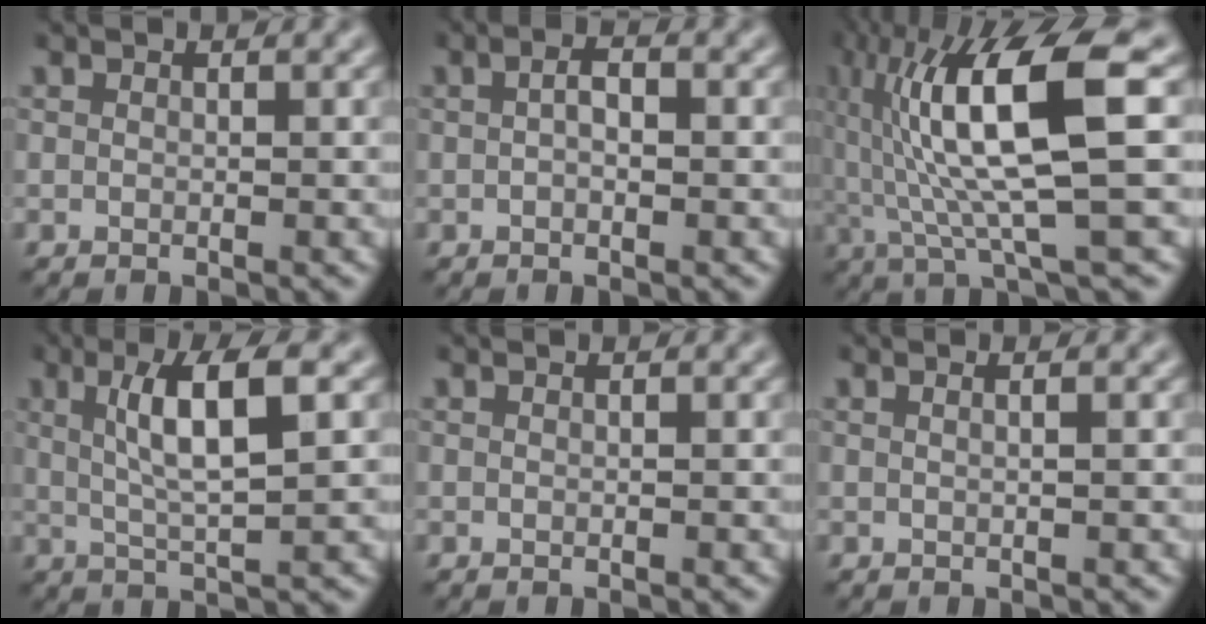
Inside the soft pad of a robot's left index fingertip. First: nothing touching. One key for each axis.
{"total": 1.6, "fx": -0.4, "fy": 0.6, "fz": 1.5, "tx": -0.020, "ty": 0.002, "tz": -0.003}
{"total": 11.6, "fx": 1.1, "fy": 2.2, "fz": 11.3, "tx": -0.197, "ty": 0.013, "tz": 0.032}
{"total": 5.7, "fx": 1.0, "fy": 1.0, "fz": 5.5, "tx": -0.095, "ty": 0.008, "tz": 0.026}
{"total": 0.0}
{"total": 1.3, "fx": 0.1, "fy": 0.6, "fz": 1.1, "tx": 0.005, "ty": 0.002, "tz": -0.013}